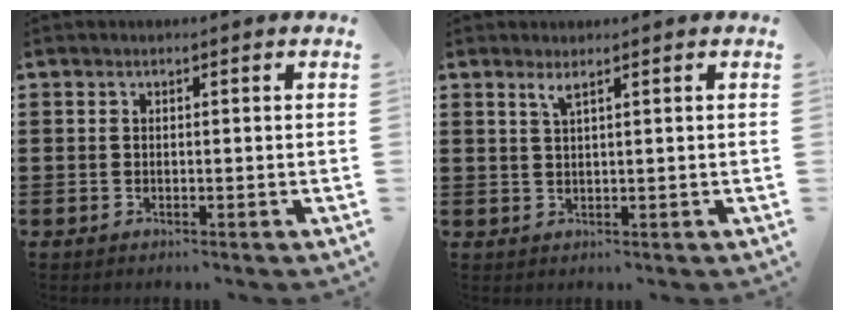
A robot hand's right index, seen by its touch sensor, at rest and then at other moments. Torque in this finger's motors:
{"motor_torque": [0.21, -0.13, 0.02, 0.04]}